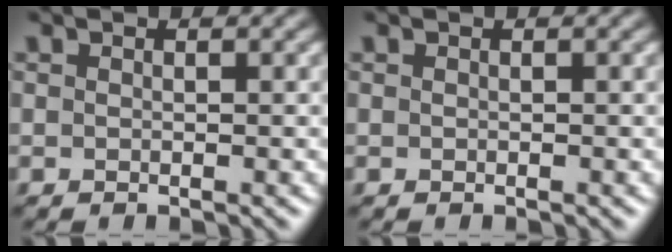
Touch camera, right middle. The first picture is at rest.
{"total": 0.0}